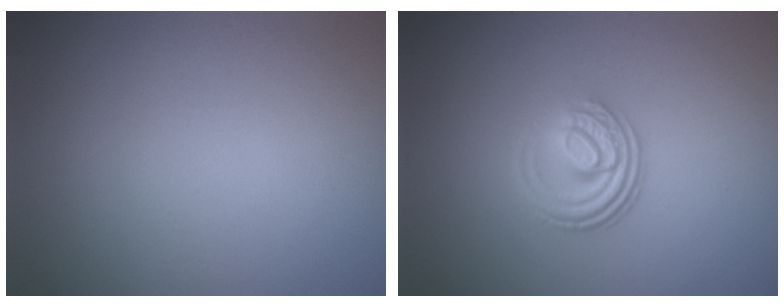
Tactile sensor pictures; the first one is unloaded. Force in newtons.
{"total": 3.8, "press": 2.6, "slide": 2.8}